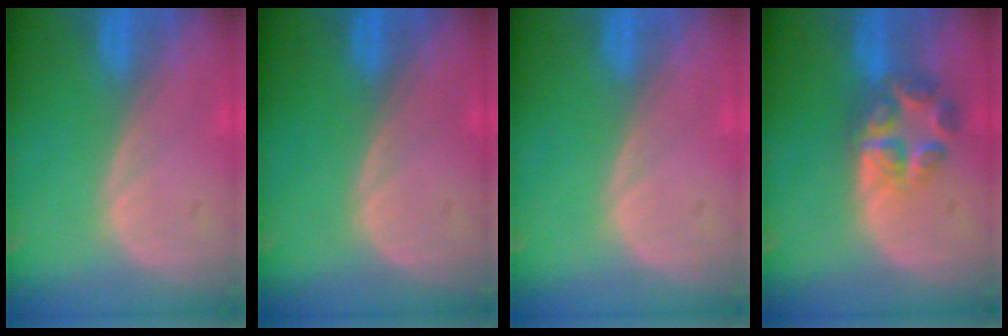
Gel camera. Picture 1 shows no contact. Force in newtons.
{"total": 0.0}
{"total": 0.0}
{"total": 6.8, "press": 5.8, "slide": 3.6}